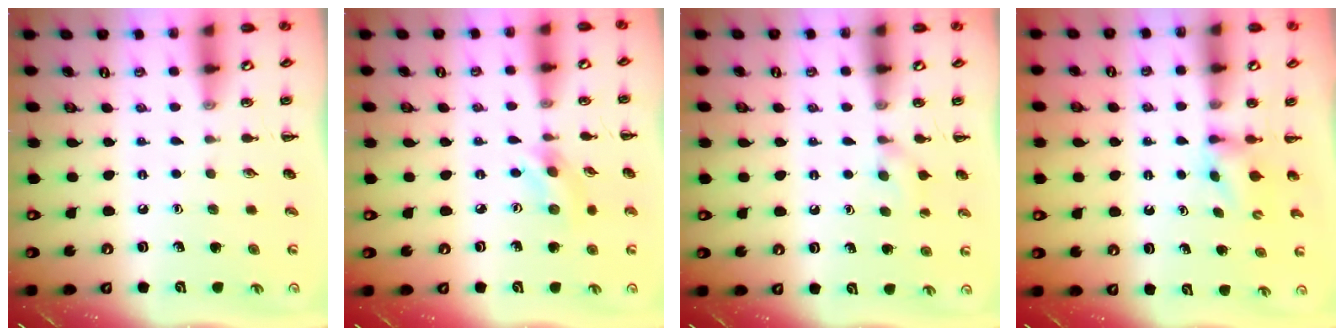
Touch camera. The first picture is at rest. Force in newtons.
{"total": 2.6, "press": 2.6, "slide": 0.6}
{"total": 6.6, "press": 6.4, "slide": 1.7}
{"total": 3.6, "press": 3.3, "slide": 1.3}